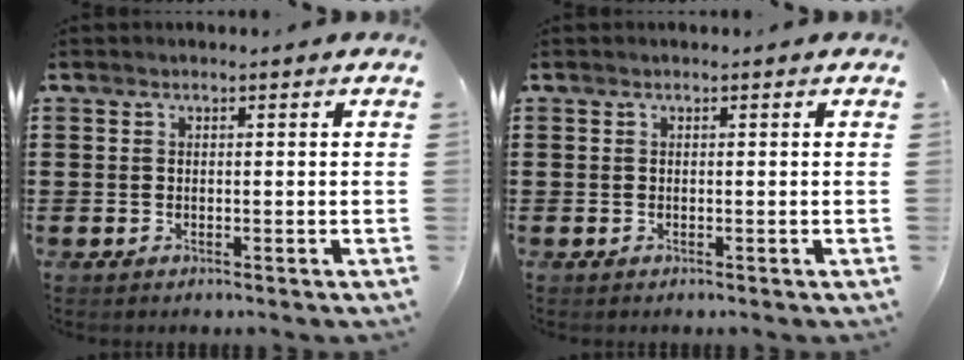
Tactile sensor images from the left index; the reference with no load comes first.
{"total": 0.0}